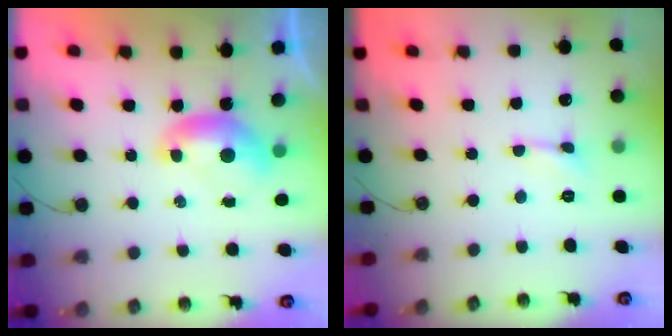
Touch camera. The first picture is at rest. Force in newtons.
{"total": 0.8, "press": 0.8, "slide": 0.2}